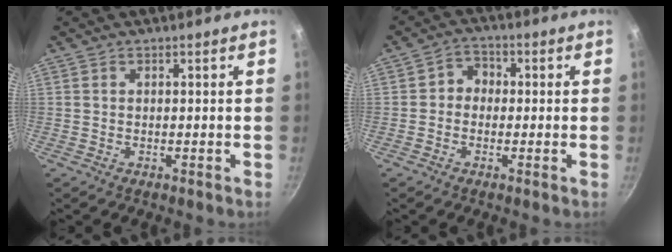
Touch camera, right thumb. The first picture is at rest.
{"total": 4.0, "force": [-0.2, 3.5, 1.9], "torque": [-0.005, 0.011, -0.016]}